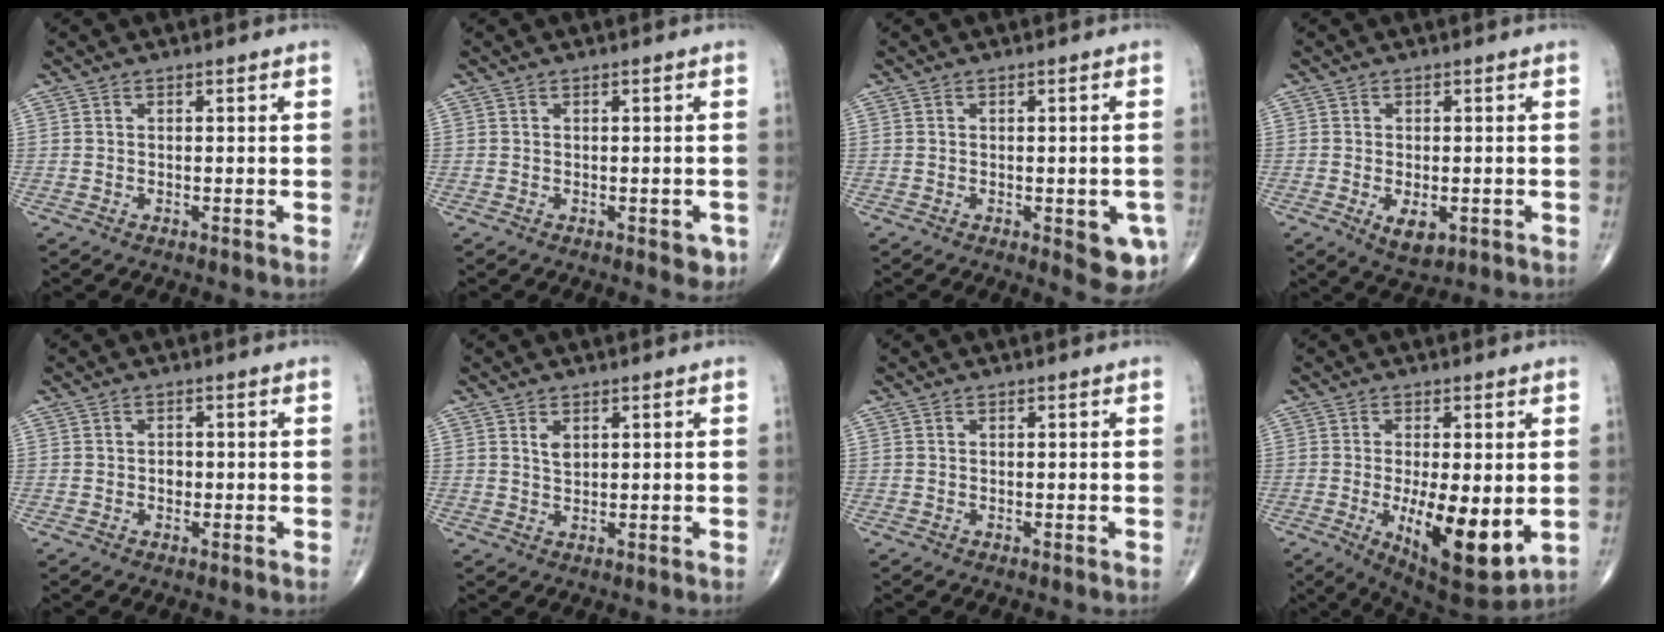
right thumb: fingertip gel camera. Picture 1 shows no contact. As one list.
[{"total": 2.7, "force": [-1.1, 1.4, 2.0], "torque": [-0.007, 0.001, -0.009]}, {"total": 6.7, "force": [-2.0, 2.5, 5.8], "torque": [-0.051, -0.007, -0.018]}, {"total": 4.8, "force": [-1.5, 2.6, 3.8], "torque": [-0.058, -0.007, -0.015]}, {"total": 1.4, "force": [-0.2, 1.1, 0.8], "torque": [-0.006, 0.004, -0.004]}, {"total": 2.1, "force": [1.0, 1.2, 1.4], "torque": [-0.021, -0.005, 0.022]}, {"total": 0.0}, {"total": 14.1, "force": [-2.5, 5.1, 12.9], "torque": [-0.196, -0.030, -0.026]}]